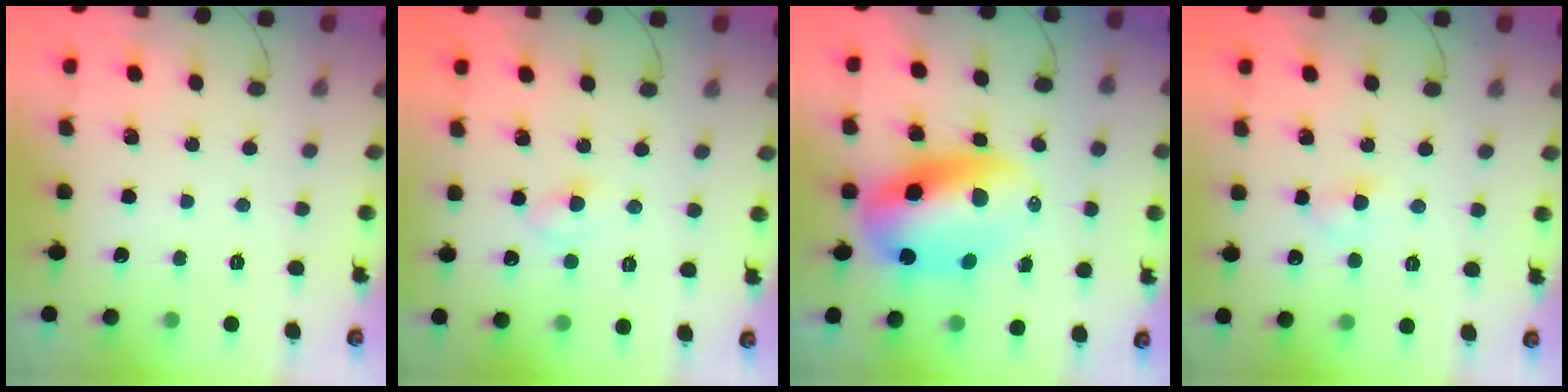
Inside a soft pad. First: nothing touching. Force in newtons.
{"total": 2.4, "press": 2.1, "slide": 1.0}
{"total": 12.8, "press": 12.4, "slide": 3.0}
{"total": 3.4, "press": 3.2, "slide": 1.2}